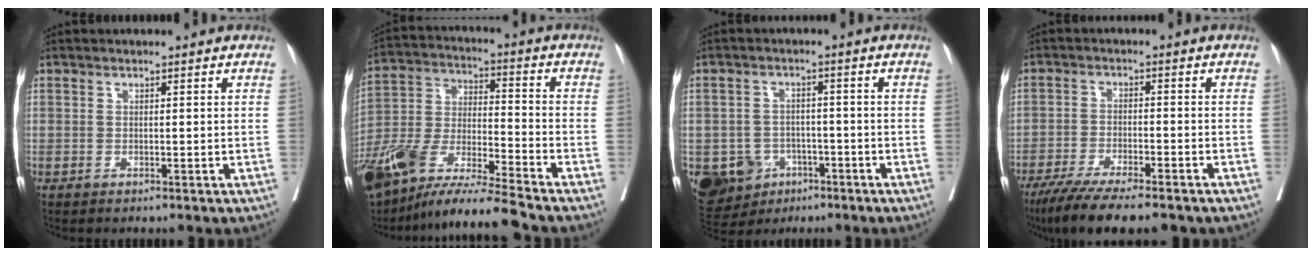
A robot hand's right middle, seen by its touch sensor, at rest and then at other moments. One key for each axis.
{"total": 15.3, "fx": -12.6, "fy": 0.3, "fz": 8.7, "tx": -0.180, "ty": -0.013, "tz": -0.237}
{"total": 10.2, "fx": -4.7, "fy": 8.4, "fz": 3.1, "tx": -0.075, "ty": 0.007, "tz": -0.065}
{"total": 12.6, "fx": -10.0, "fy": 2.0, "fz": 7.3, "tx": -0.120, "ty": -0.029, "tz": -0.157}